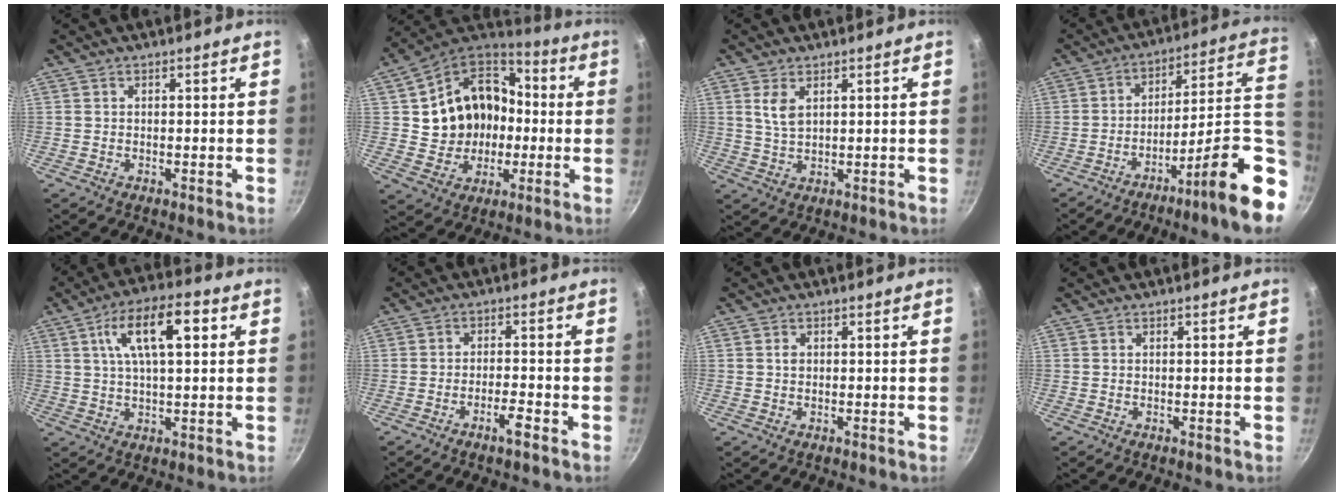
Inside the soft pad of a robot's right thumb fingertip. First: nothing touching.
{"total": 17.9, "force": [0.3, 15.3, 9.3], "torque": [-0.138, 0.045, 0.010]}
{"total": 4.1, "force": [1.7, 2.1, 3.1], "torque": [-0.058, -0.011, 0.038]}
{"total": 18.4, "force": [-6.1, 3.5, 17.0], "torque": [-0.214, 0.033, -0.097]}
{"total": 12.6, "force": [3.9, 5.0, 10.9], "torque": [-0.180, 0.014, 0.061]}
{"total": 3.3, "force": [-2.2, 0.4, 2.4], "torque": [-0.042, 0.019, -0.036]}
{"total": 1.1, "force": [0.2, 0.9, 0.6], "torque": [-0.009, 0.002, 0.003]}
{"total": 0.0}